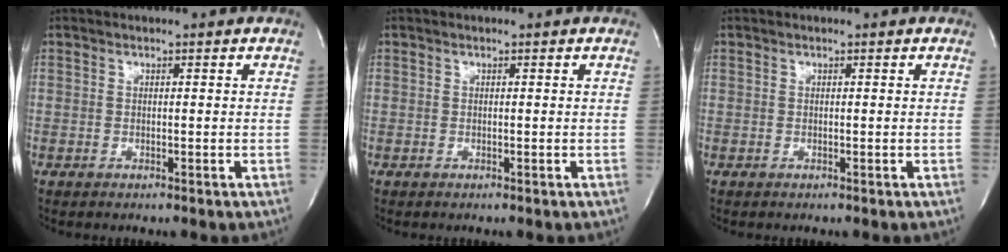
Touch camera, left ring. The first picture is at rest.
{"total": 0.0}
{"total": 0.0}